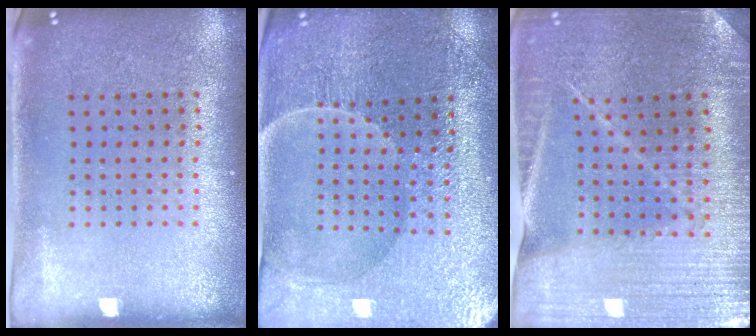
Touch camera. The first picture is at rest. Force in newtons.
{"total": 3.5, "press": 3.5, "slide": 0.3}
{"total": 2.6, "press": 2.6, "slide": 0.4}